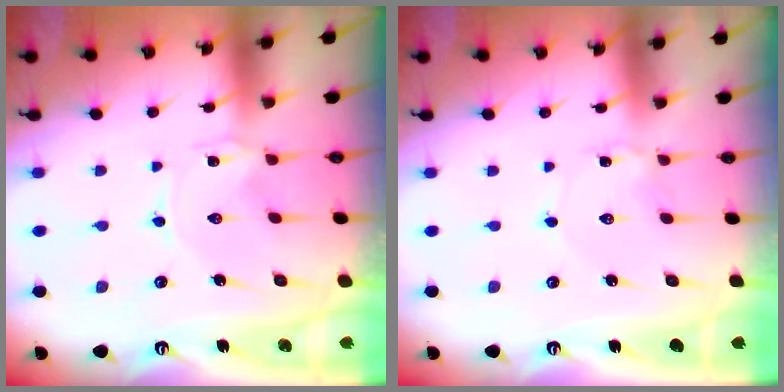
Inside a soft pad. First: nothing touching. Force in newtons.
{"total": 0.9, "press": 0.9, "slide": 0.1}